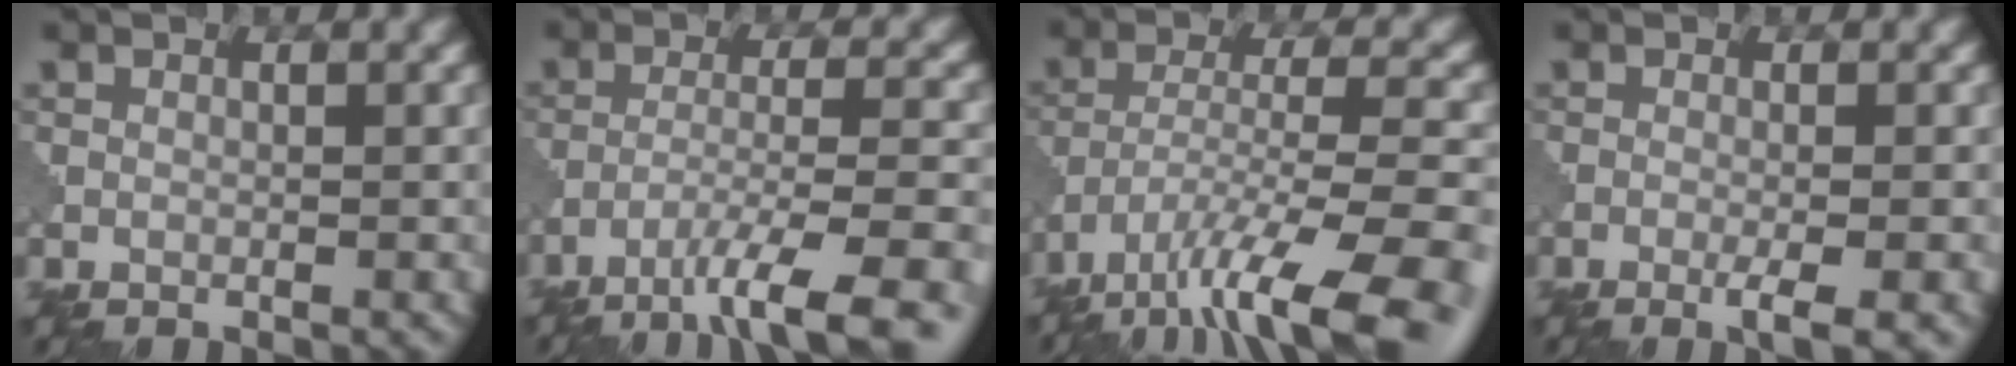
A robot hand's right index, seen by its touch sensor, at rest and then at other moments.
{"total": 8.2, "force": [-5.3, 1.3, 6.1], "torque": [-0.093, 0.004, -0.087]}
{"total": 12.4, "force": [-8.7, 3.1, 8.3], "torque": [-0.150, -0.002, -0.142]}
{"total": 3.1, "force": [-1.2, 0.5, 2.8], "torque": [-0.043, 0.000, -0.026]}